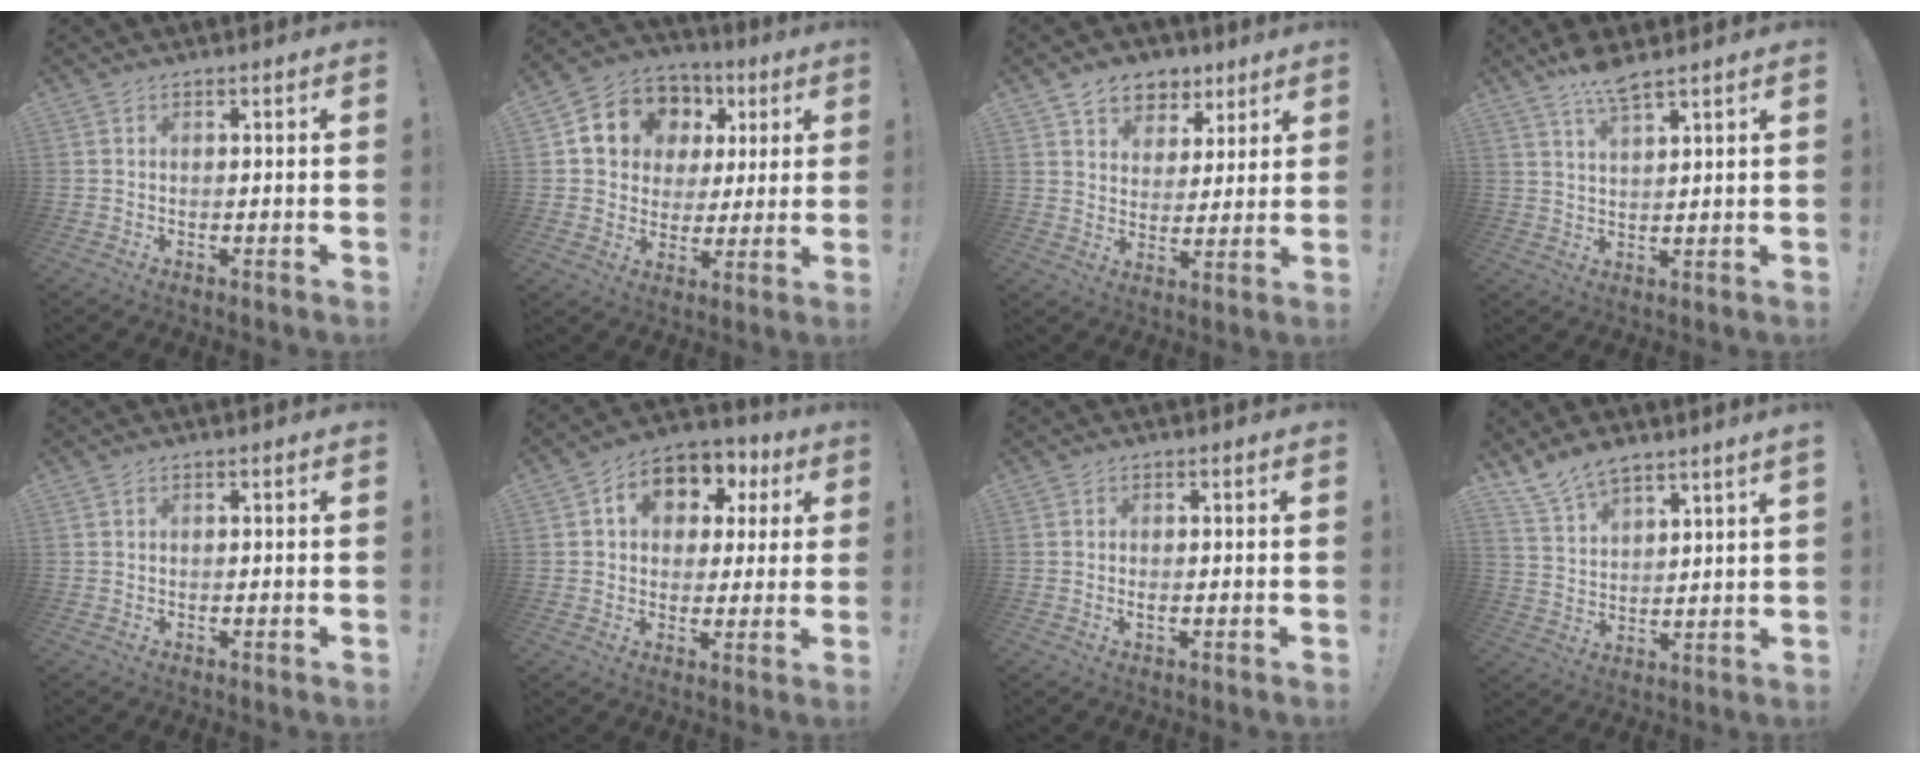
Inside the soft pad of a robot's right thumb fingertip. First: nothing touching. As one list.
[{"total": 11.6, "force": [4.2, 10.0, 4.1], "torque": [-0.061, -0.022, 0.093]}, {"total": 8.7, "force": [5.5, 6.5, 1.9], "torque": [-0.027, -0.035, 0.110]}, {"total": 6.4, "force": [5.2, 0.9, 3.7], "torque": [-0.068, -0.027, 0.090]}, {"total": 0.0}, {"total": 11.0, "force": [3.6, 8.5, 6.0], "torque": [-0.085, -0.011, 0.070]}, {"total": 0.8, "force": [0.0, 0.1, 0.8], "torque": [-0.011, -0.003, -0.002]}, {"total": 8.1, "force": [7.5, 1.6, 2.5], "torque": [-0.064, -0.046, 0.145]}]